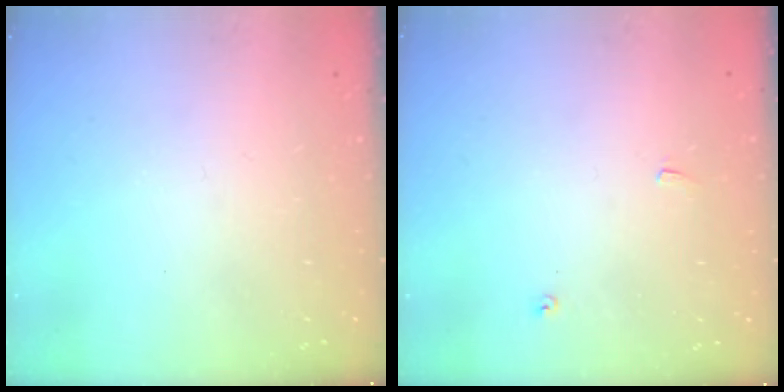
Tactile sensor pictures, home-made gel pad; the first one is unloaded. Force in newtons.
{"total": 5.9, "press": 5.9, "slide": 0.3}